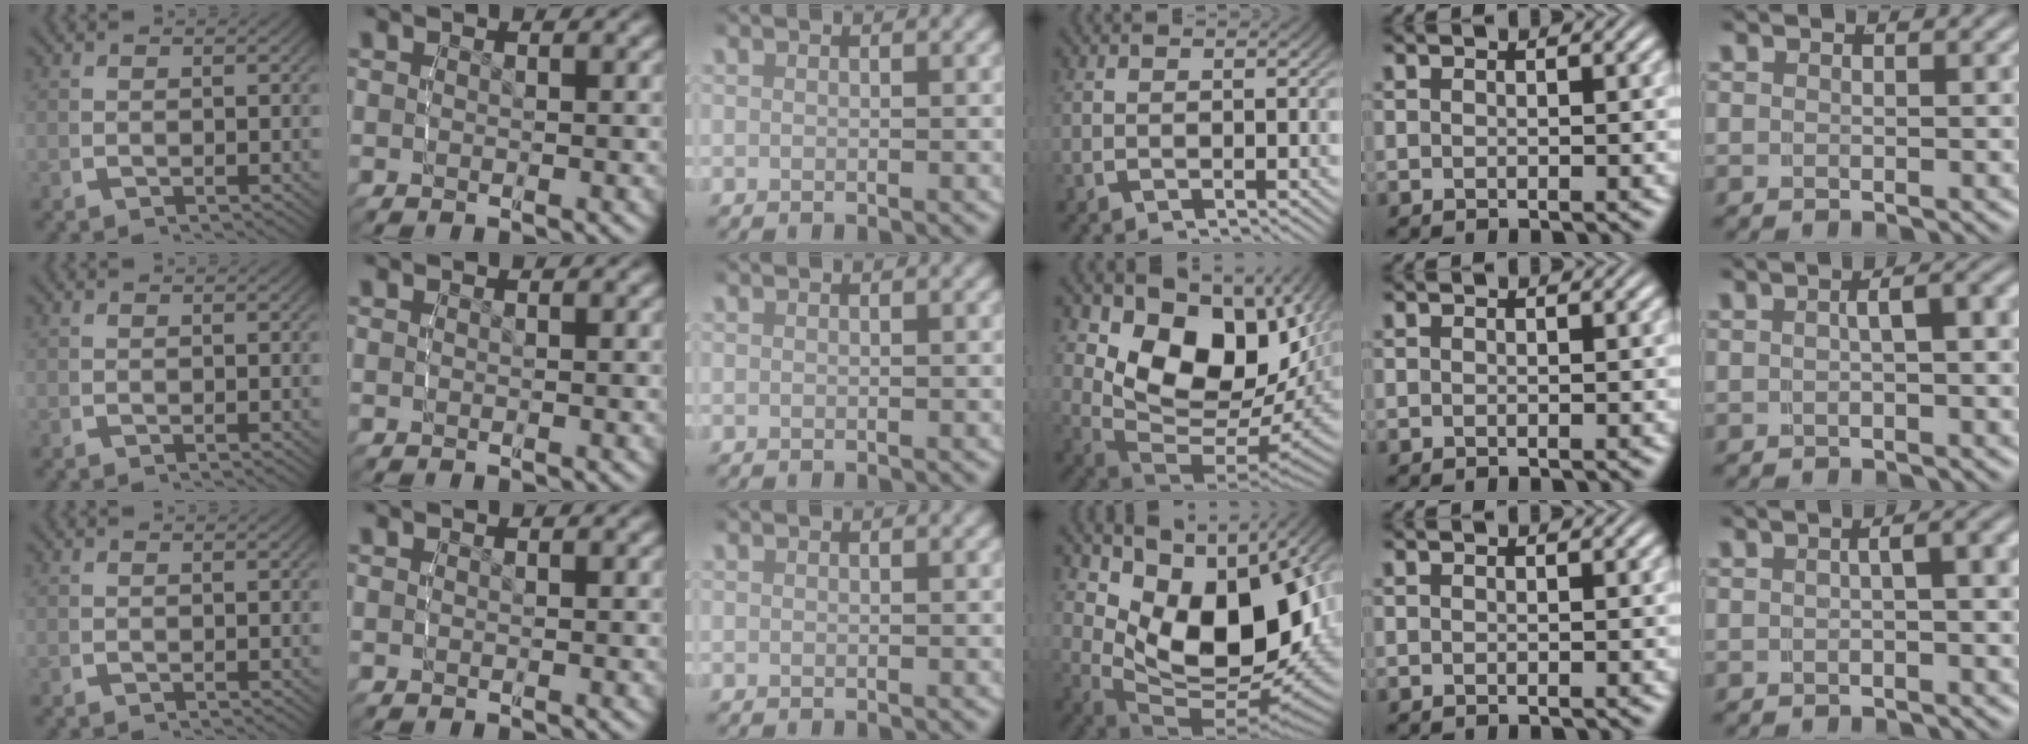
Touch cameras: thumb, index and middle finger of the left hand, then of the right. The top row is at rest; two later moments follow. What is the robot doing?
{"motion": "lift_and_place", "object": "lipstick"}